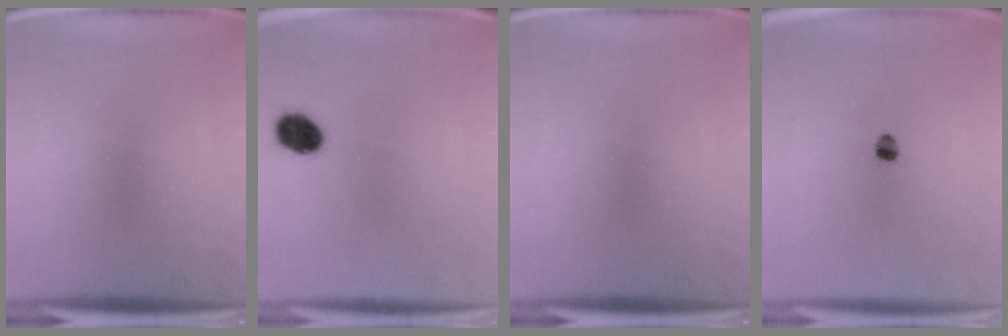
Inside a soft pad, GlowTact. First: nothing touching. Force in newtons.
{"total": 6.2}
{"total": 0.0}
{"total": 2.3}